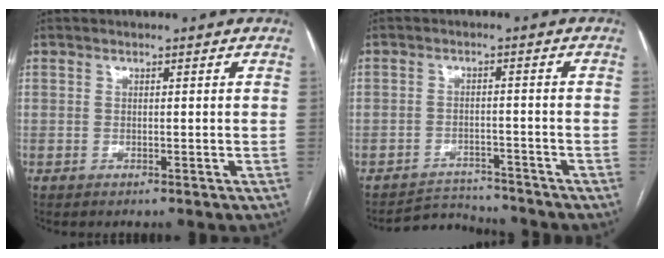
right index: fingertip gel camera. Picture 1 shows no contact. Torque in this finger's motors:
{"motor_torque": [-0.17, -0.20, -0.24, -0.14]}